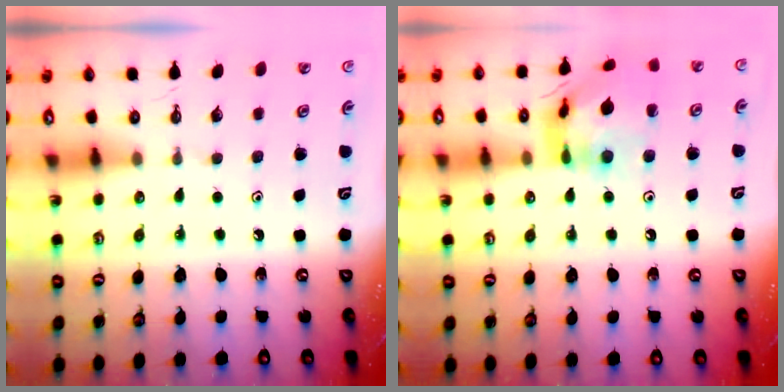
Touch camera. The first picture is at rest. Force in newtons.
{"total": 15.3, "press": 15.2, "slide": 1.2}